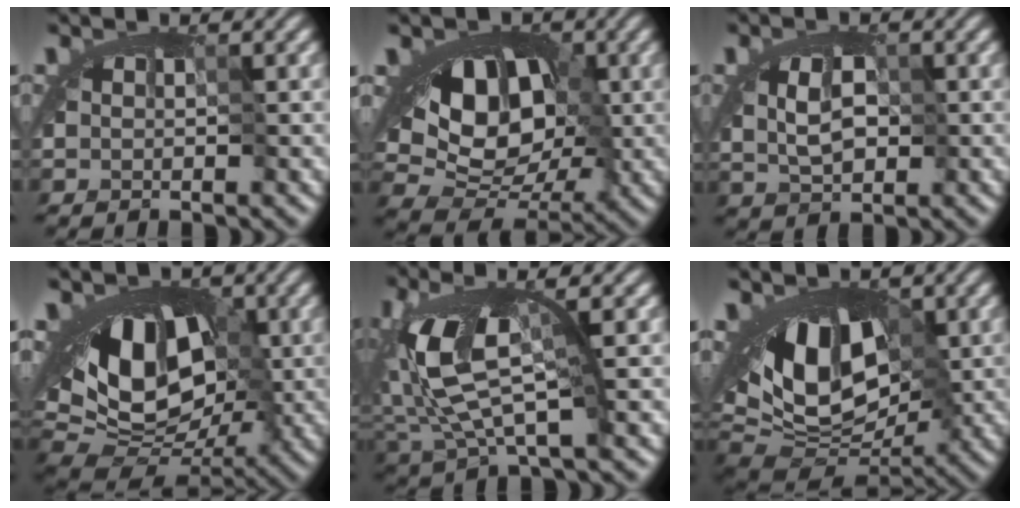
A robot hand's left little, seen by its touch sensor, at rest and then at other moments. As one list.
[{"total": 9.5, "force": [1.3, 6.9, 6.4], "torque": [-0.095, 0.015, 0.017]}, {"total": 3.0, "force": [-0.6, 2.0, 2.2], "torque": [-0.027, 0.001, -0.010]}, {"total": 10.5, "force": [0.6, 6.6, 8.1], "torque": [-0.107, 0.003, -0.004]}, {"total": 5.8, "force": [-0.6, 2.0, 5.4], "torque": [-0.127, -0.006, -0.015]}, {"total": 11.2, "force": [1.9, 6.9, 8.6], "torque": [-0.118, 0.020, 0.030]}]